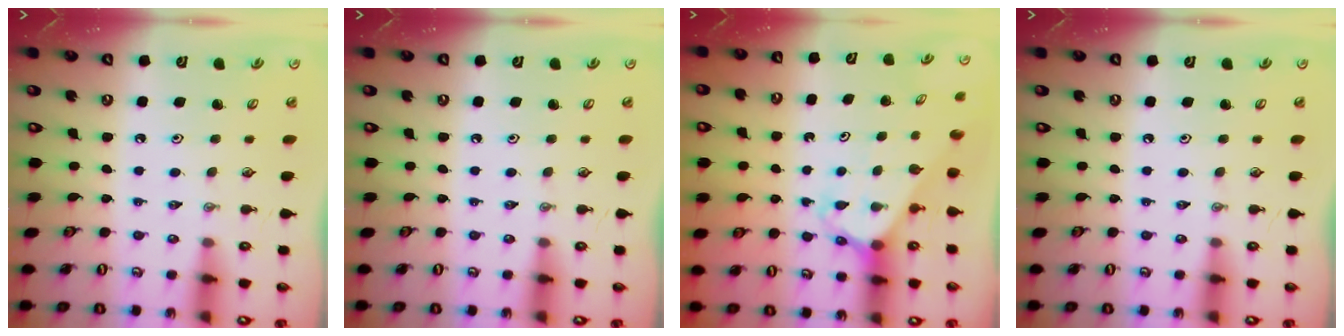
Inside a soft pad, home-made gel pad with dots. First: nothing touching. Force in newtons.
{"total": 0.0}
{"total": 2.6, "press": 2.6, "slide": 0.2}
{"total": 0.0}